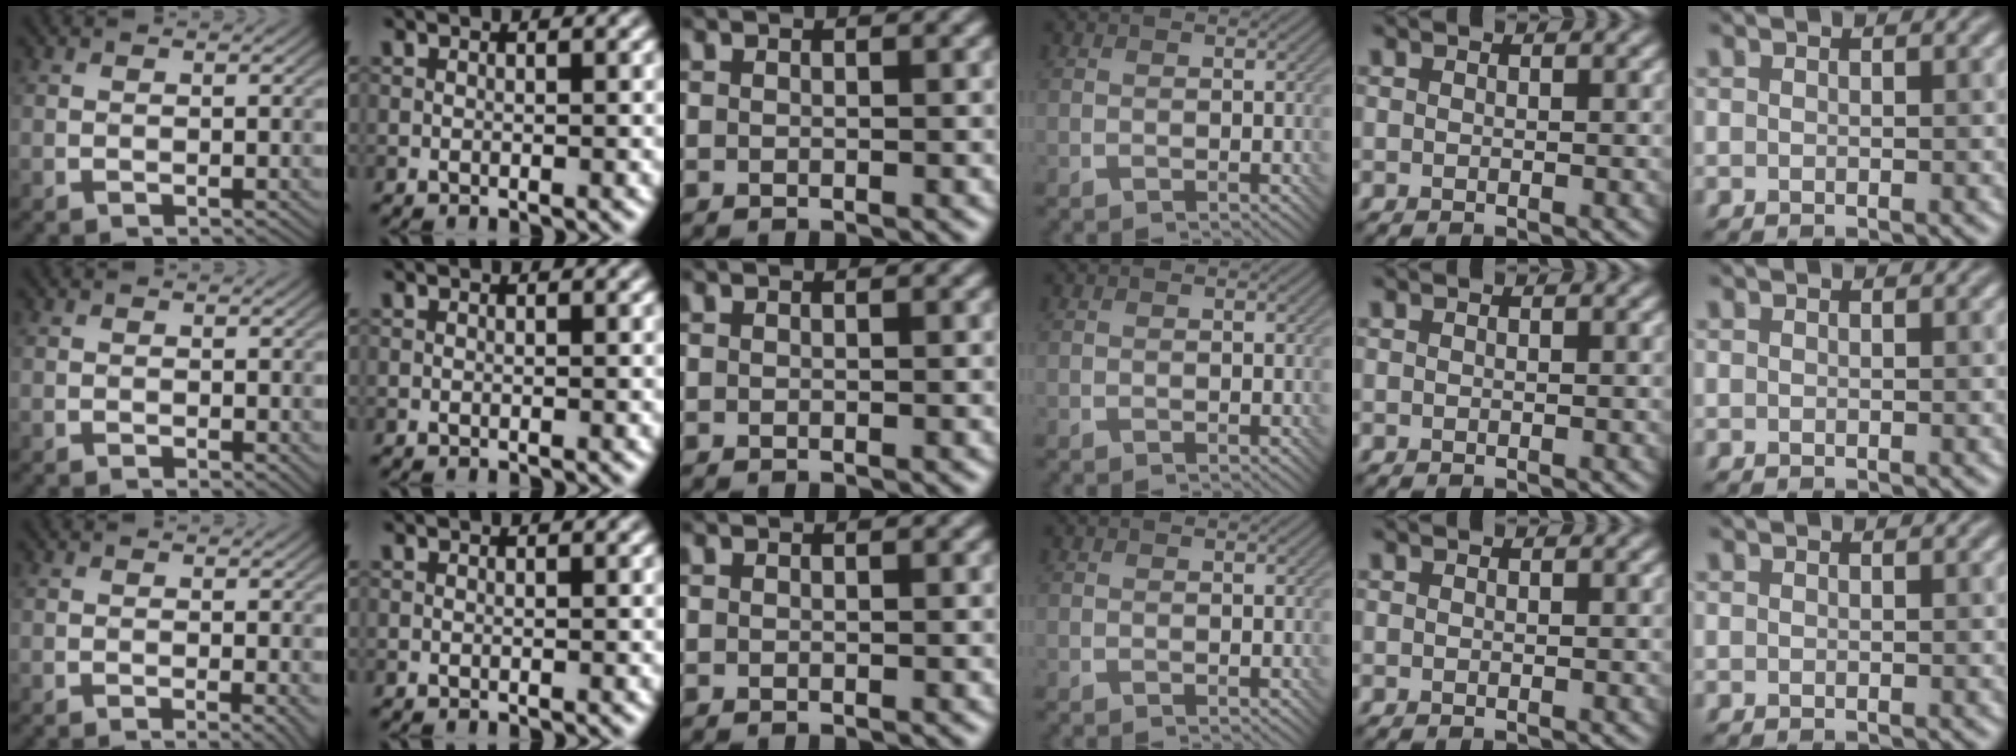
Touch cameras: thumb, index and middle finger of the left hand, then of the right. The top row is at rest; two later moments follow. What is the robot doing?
{"motion": "screw", "object": "bottle cap"}